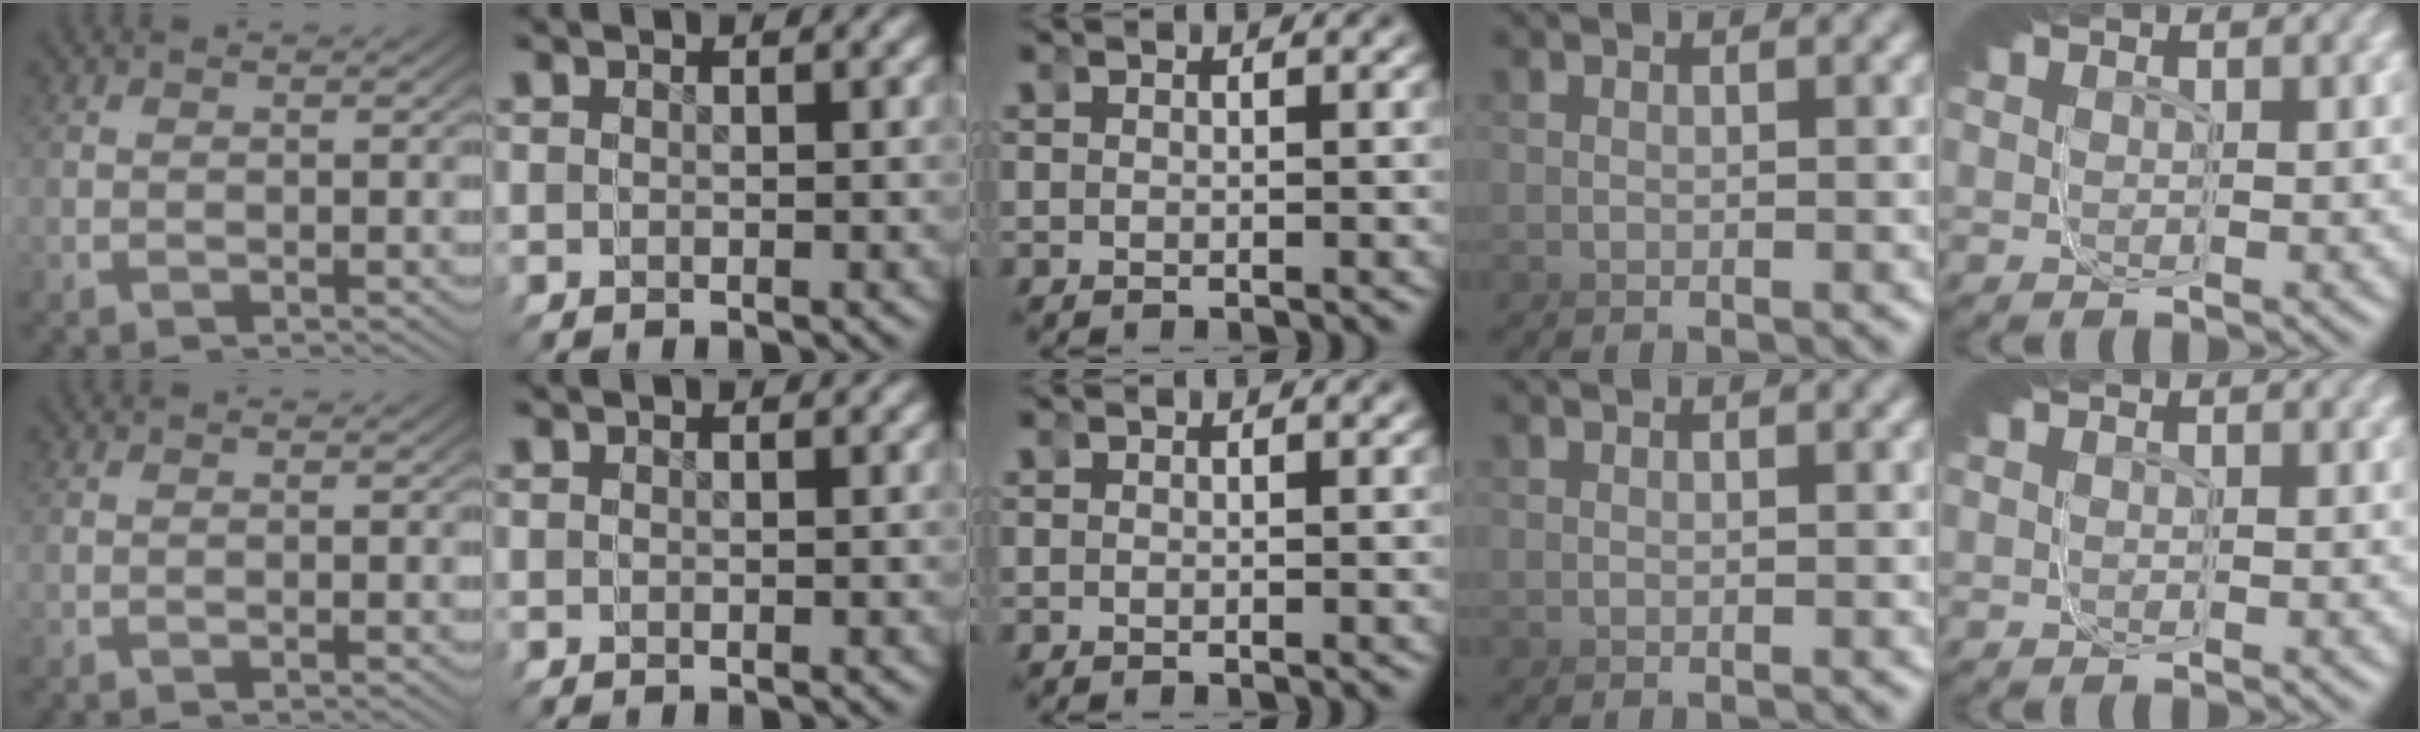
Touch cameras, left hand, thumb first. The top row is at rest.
{}